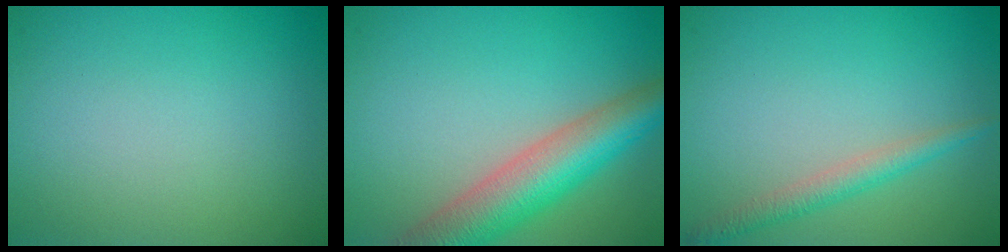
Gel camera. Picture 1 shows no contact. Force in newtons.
{"total": 7.4, "press": 7.4, "slide": 0.5}
{"total": 2.2, "press": 2.2, "slide": 0.1}